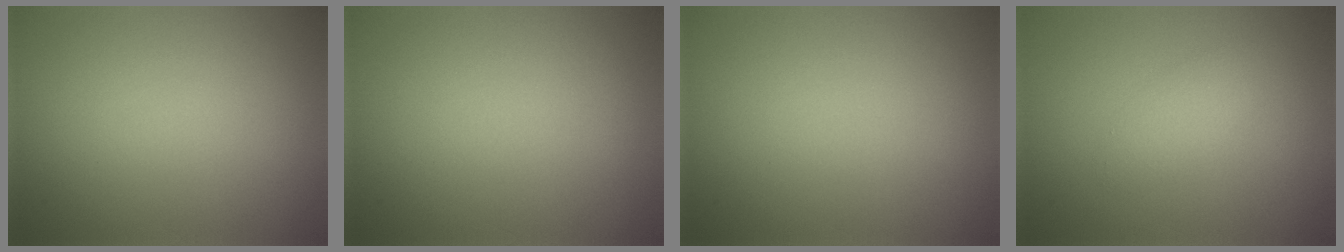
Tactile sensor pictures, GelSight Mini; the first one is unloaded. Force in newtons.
{"total": 0.0}
{"total": 0.0}
{"total": 1.4, "press": 1.4, "slide": 0.1}